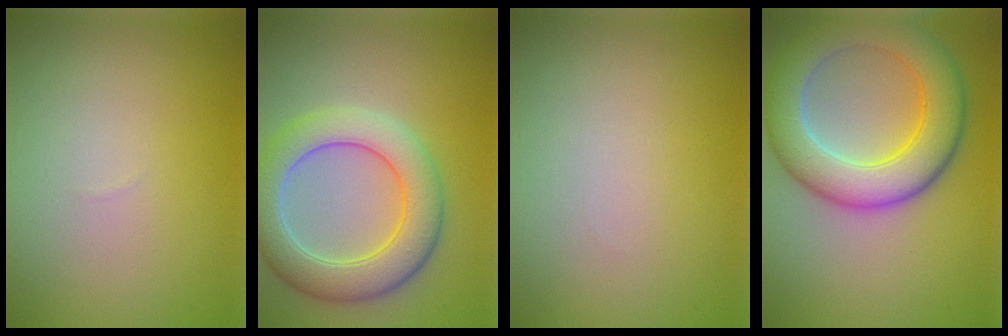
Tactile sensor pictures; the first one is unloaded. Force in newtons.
{"total": 6.7, "press": 6.7, "slide": 0.3}
{"total": 0.0}
{"total": 8.3, "press": 8.2, "slide": 0.5}